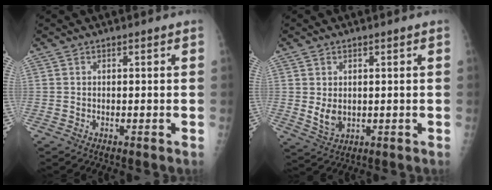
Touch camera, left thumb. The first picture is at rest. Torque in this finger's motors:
{"motor_torque": [-0.24, 0.35, 0.26, -0.38, 0.01]}